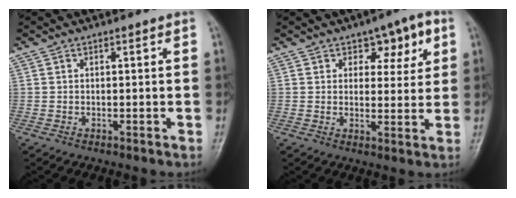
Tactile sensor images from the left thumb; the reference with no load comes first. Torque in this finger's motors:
{"motor_torque": [0.73, 0.72, 0.14, 0.01, -0.02]}